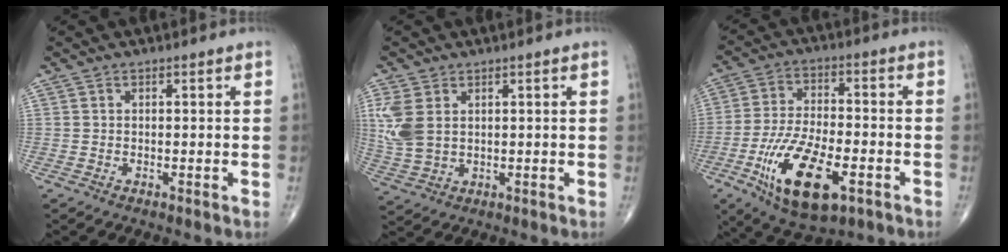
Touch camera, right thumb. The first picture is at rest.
{"total": 7.6, "force": [2.0, 5.1, 5.4], "torque": [-0.131, -0.003, 0.051]}
{"total": 17.3, "force": [-6.8, 7.5, 14.0], "torque": [-0.256, 0.011, -0.111]}